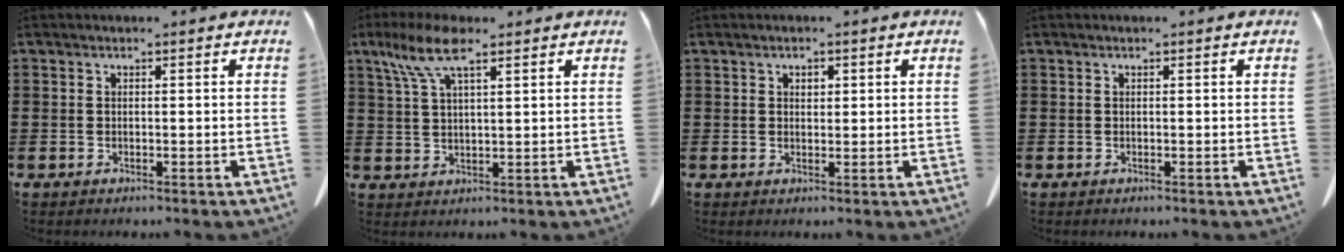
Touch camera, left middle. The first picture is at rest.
{"total": 7.4, "force": [4.5, 2.0, 5.6], "torque": [-0.127, 0.000, 0.077]}
{"total": 1.1, "force": [0.6, 0.7, 0.7], "torque": [-0.015, 0.006, 0.011]}
{"total": 0.0}